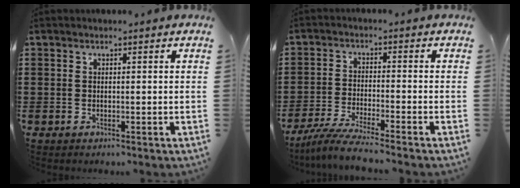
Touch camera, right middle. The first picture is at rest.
{"total": 5.0, "force": [-4.5, -0.3, 2.3], "torque": [-0.059, -0.020, -0.090]}